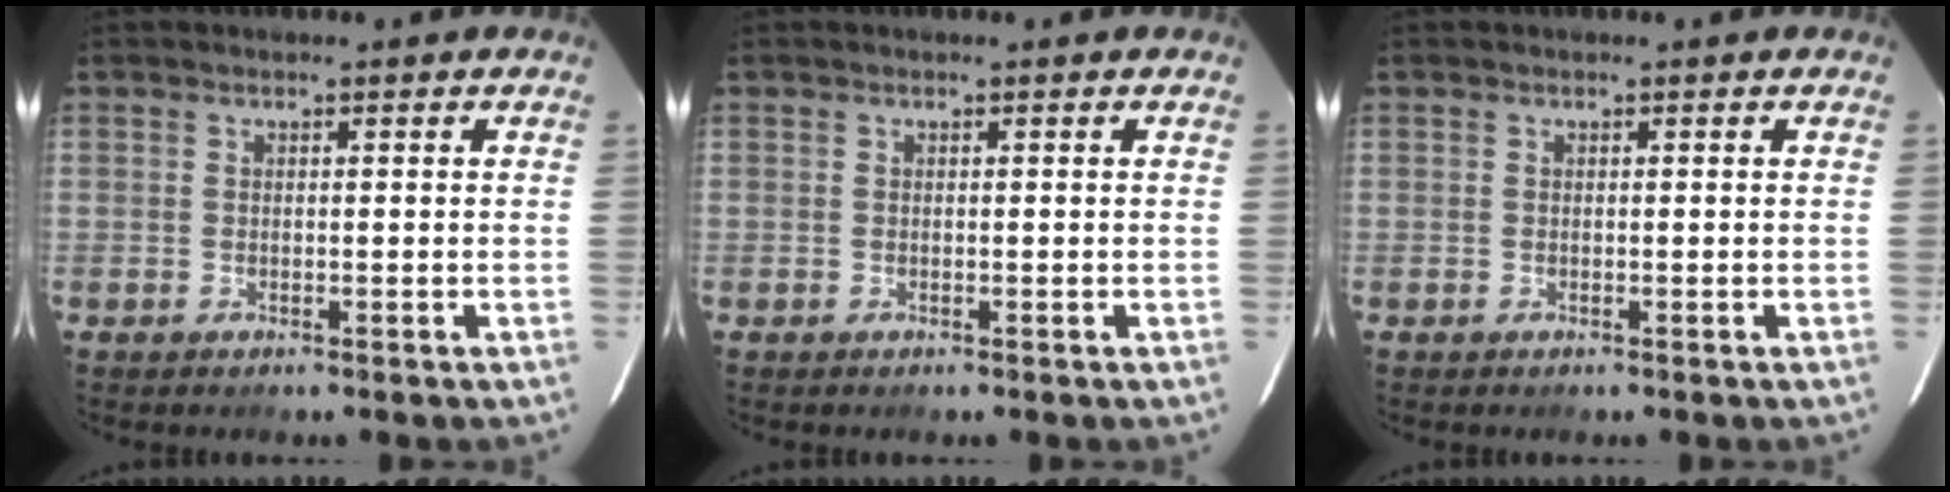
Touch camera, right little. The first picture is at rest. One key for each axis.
{"total": 0.0}
{"total": 0.0}